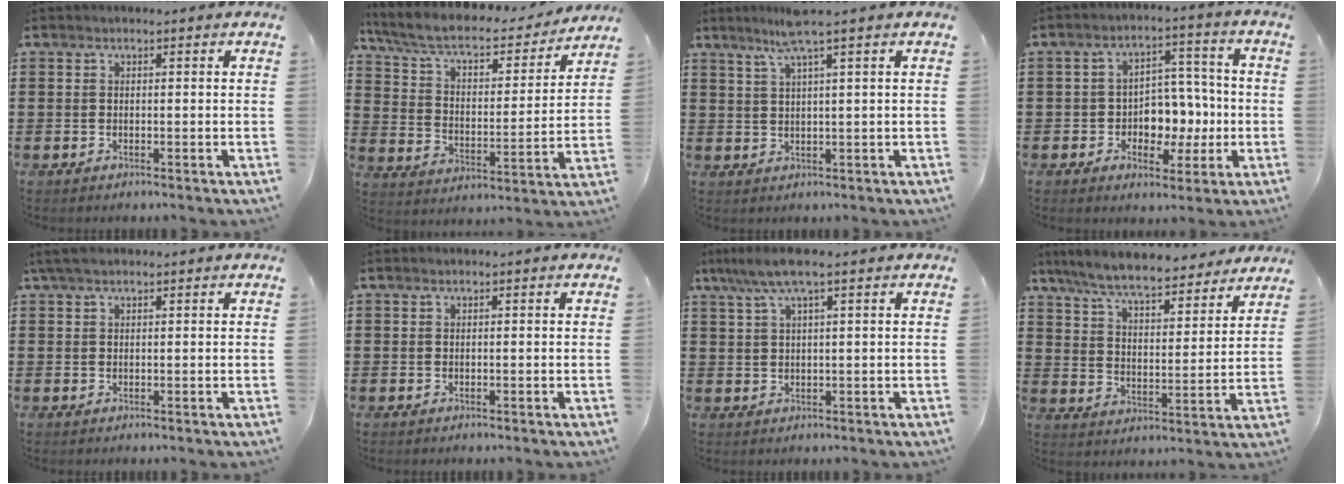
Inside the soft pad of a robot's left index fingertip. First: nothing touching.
{"total": 7.0, "force": [5.6, 1.8, 3.8], "torque": [-0.097, -0.036, 0.090]}
{"total": 4.9, "force": [2.9, -0.6, 3.9], "torque": [-0.083, 0.004, 0.050]}
{"total": 6.4, "force": [-0.9, 5.3, 3.4], "torque": [-0.062, 0.005, -0.019]}
{"total": 1.8, "force": [1.0, 0.6, 1.4], "torque": [-0.028, 0.004, 0.018]}
{"total": 0.0}
{"total": 5.1, "force": [2.7, 0.6, 4.3], "torque": [-0.097, 0.004, 0.045]}
{"total": 8.1, "force": [7.4, 0.6, 3.3], "torque": [-0.095, -0.039, 0.130]}